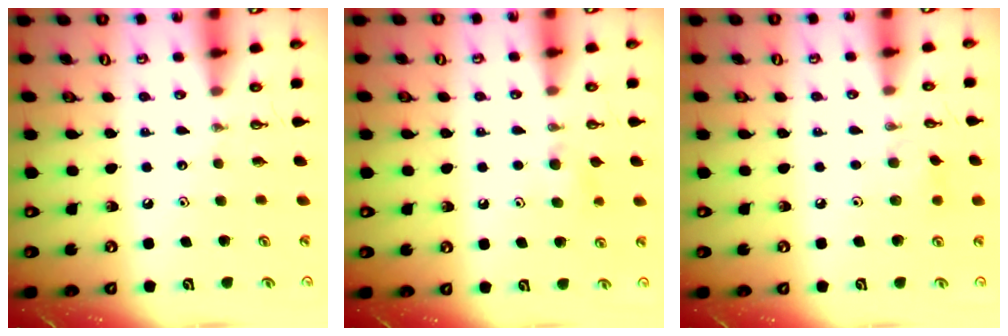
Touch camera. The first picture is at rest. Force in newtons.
{"total": 4.6, "press": 4.2, "slide": 1.8}
{"total": 5.6, "press": 5.5, "slide": 1.0}